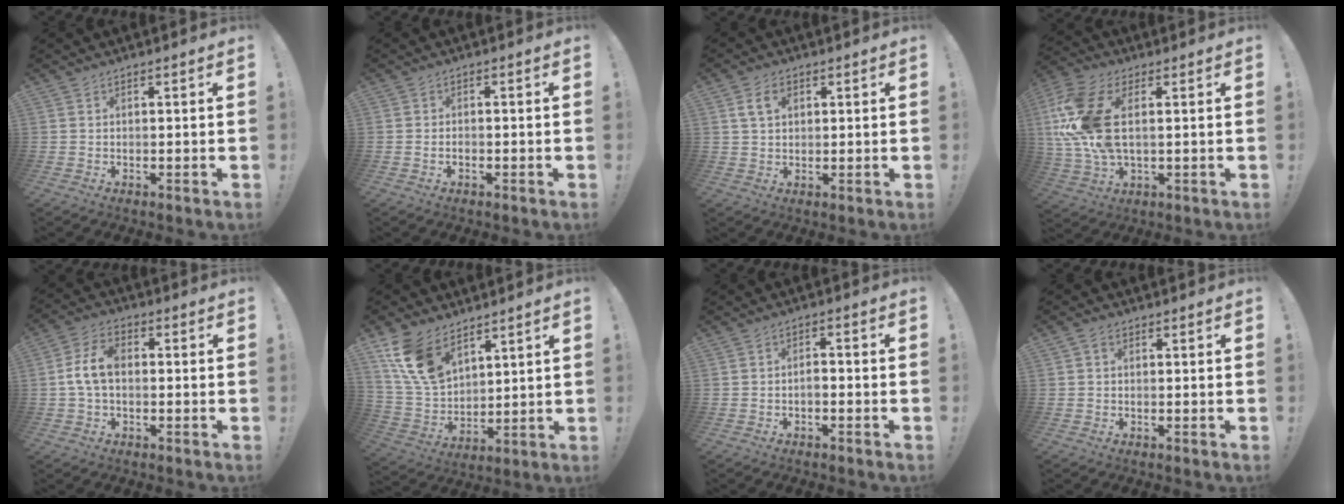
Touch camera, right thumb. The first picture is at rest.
{"total": 1.0, "force": [-0.7, 0.2, 0.6], "torque": [-0.009, 0.000, -0.012]}
{"total": 5.5, "force": [2.0, 3.8, 3.4], "torque": [-0.052, 0.003, 0.036]}
{"total": 18.4, "force": [3.4, 10.3, 14.8], "torque": [-0.300, -0.014, 0.063]}
{"total": 8.3, "force": [-0.3, 5.1, 6.6], "torque": [-0.136, 0.013, 0.000]}
{"total": 14.5, "force": [8.9, 8.5, 7.6], "torque": [-0.156, -0.043, 0.176]}
{"total": 2.3, "force": [-1.3, 0.7, 1.8], "torque": [-0.030, 0.005, -0.024]}
{"total": 1.3, "force": [0.2, 1.0, 0.8], "torque": [-0.019, 0.005, 0.004]}